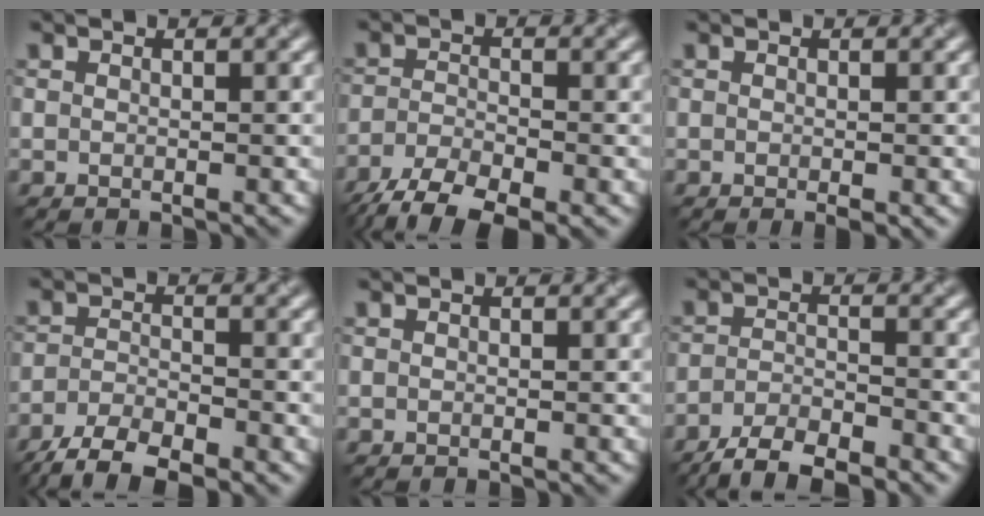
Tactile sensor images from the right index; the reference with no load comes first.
{"total": 6.2, "force": [-4.5, 1.7, 3.9], "torque": [-0.072, -0.012, -0.086]}
{"total": 0.9, "force": [-0.3, 0.1, 0.8], "torque": [-0.011, -0.006, -0.005]}
{"total": 5.6, "force": [-4.4, 1.4, 3.1], "torque": [-0.055, -0.009, -0.084]}
{"total": 0.0}
{"total": 5.0, "force": [-4.2, 1.1, 2.6], "torque": [-0.047, -0.005, -0.079]}